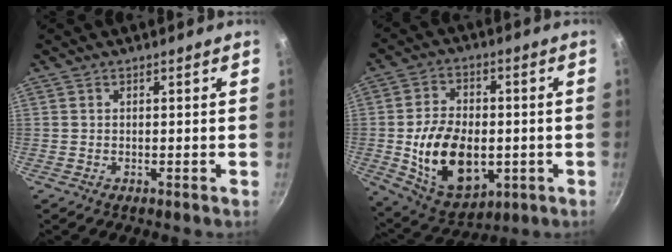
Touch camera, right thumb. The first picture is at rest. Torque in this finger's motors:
{"motor_torque": [-0.09, 1.21, 0.64, 0.76, 0.16]}